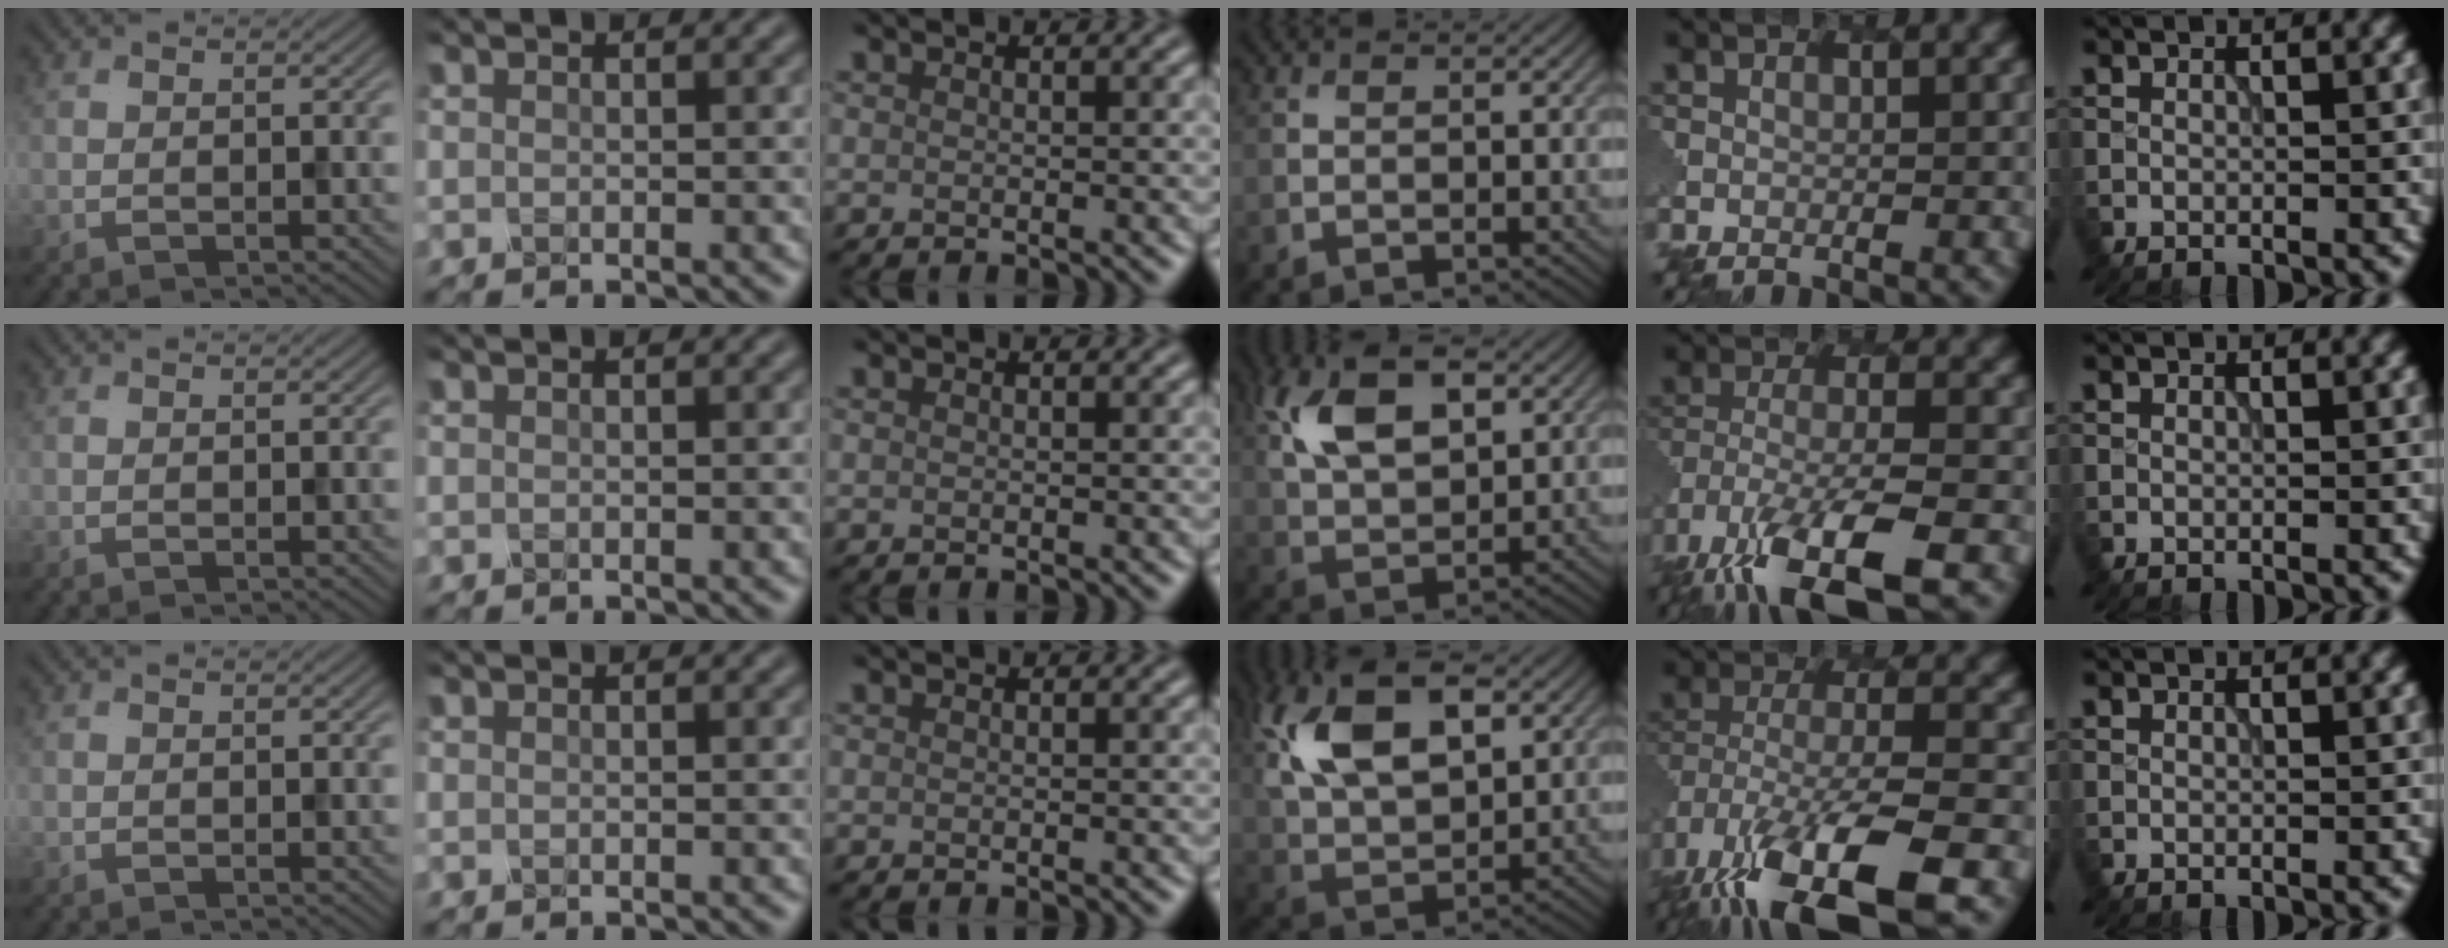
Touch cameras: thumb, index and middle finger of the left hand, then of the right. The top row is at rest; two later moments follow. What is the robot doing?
{"motion": "insert", "object": "pen bag"}